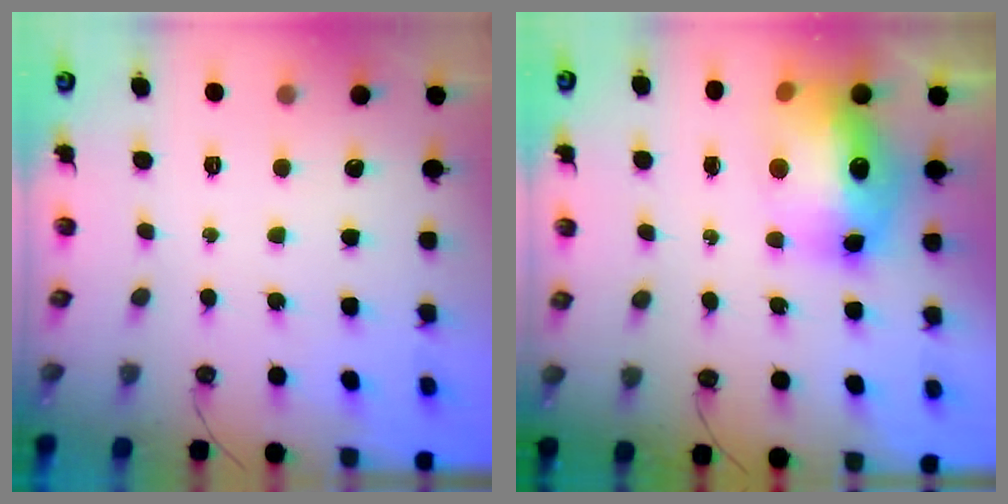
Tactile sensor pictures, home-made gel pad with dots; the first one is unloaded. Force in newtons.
{"total": 16.7, "press": 16.6, "slide": 1.8}